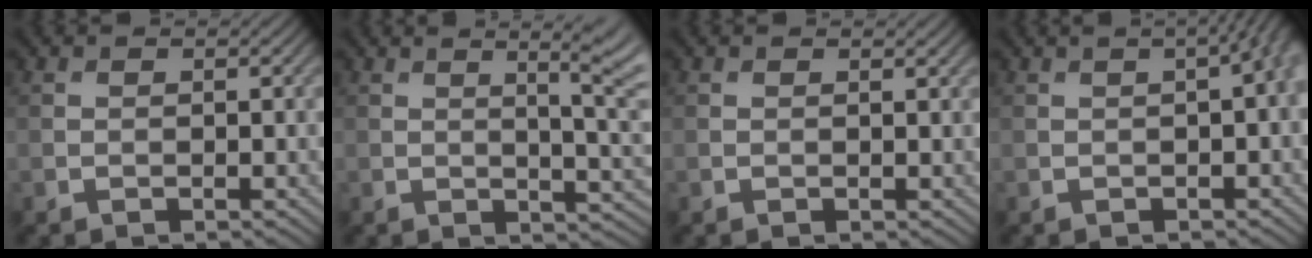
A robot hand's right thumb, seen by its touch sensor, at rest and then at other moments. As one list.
[{"total": 7.9, "force": [2.3, 2.1, 7.3], "torque": [-0.086, 0.013, 0.033]}, {"total": 0.0}, {"total": 4.0, "force": [0.3, 1.3, 3.8], "torque": [-0.036, 0.012, 0.006]}]